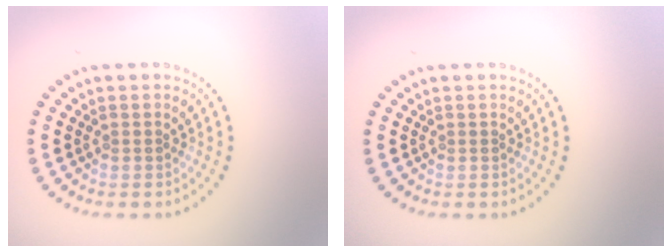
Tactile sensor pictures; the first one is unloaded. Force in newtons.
{"total": 0.0}